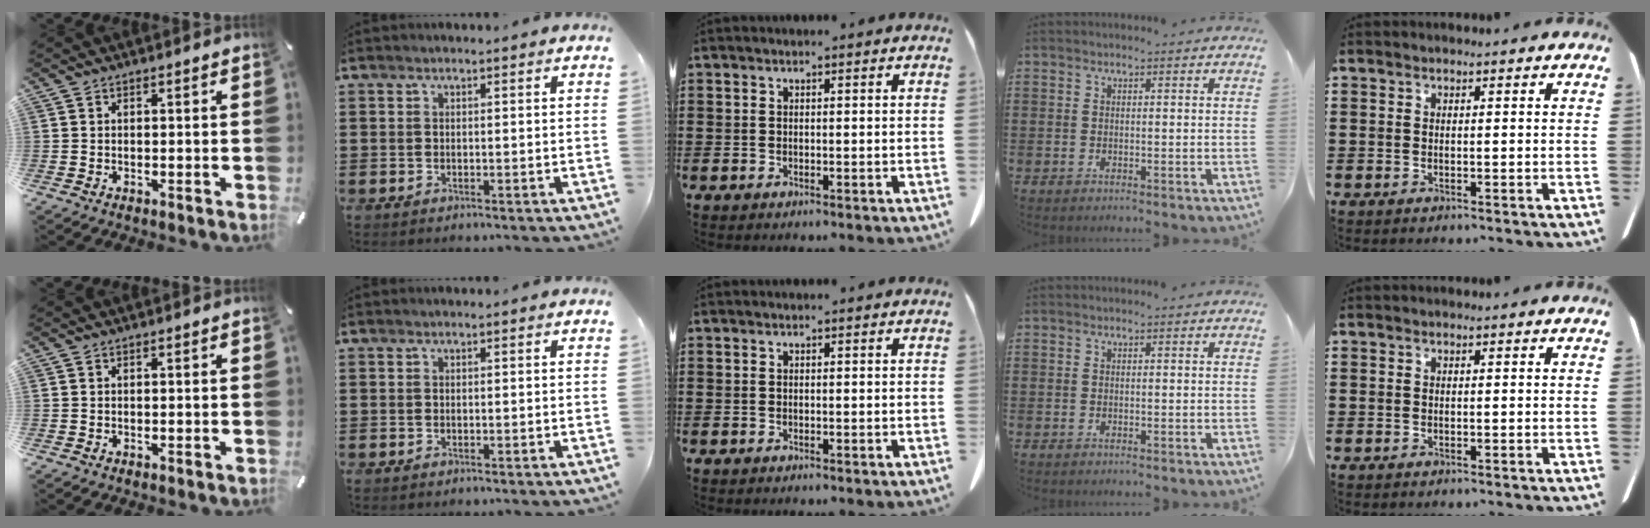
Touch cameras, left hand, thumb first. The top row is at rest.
{}